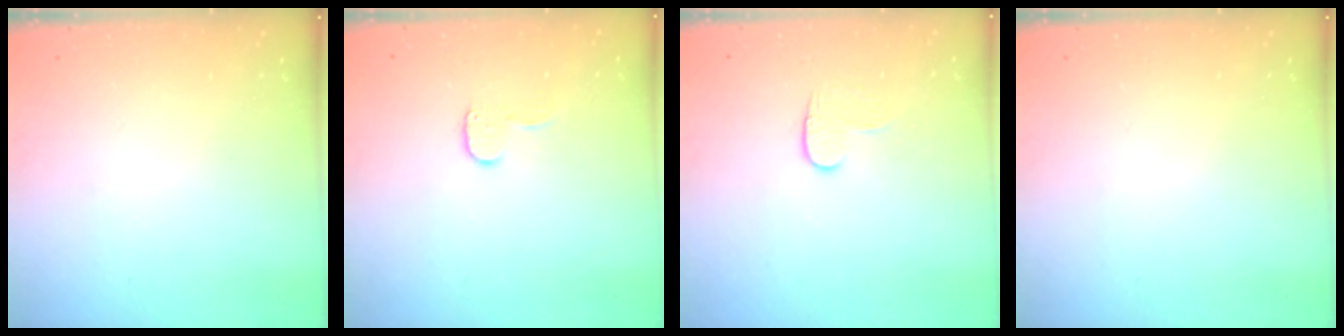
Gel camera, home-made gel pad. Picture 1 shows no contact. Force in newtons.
{"total": 5.5, "press": 5.5, "slide": 0.5}
{"total": 6.8, "press": 6.8, "slide": 0.6}
{"total": 0.0}